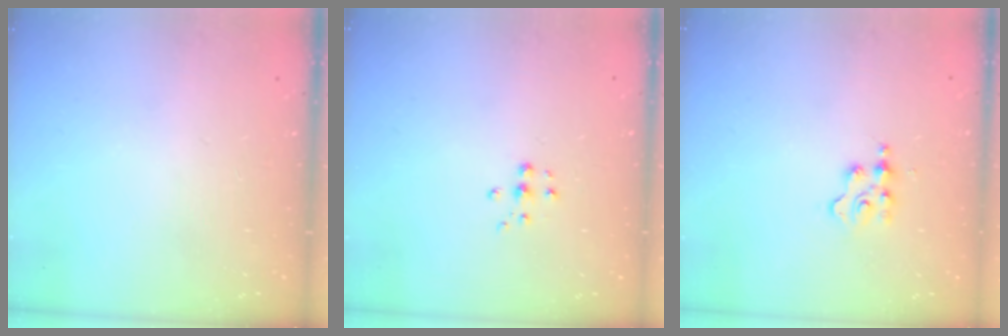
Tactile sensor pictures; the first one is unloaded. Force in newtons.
{"total": 5.3, "press": 5.3, "slide": 0.4}
{"total": 2.2, "press": 2.1, "slide": 0.3}